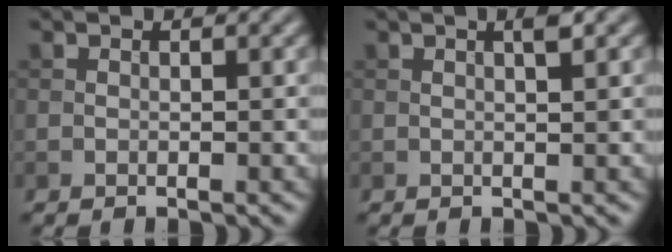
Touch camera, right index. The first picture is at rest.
{"total": 1.5, "force": [0.6, 0.2, 1.3], "torque": [-0.023, 0.004, 0.008]}